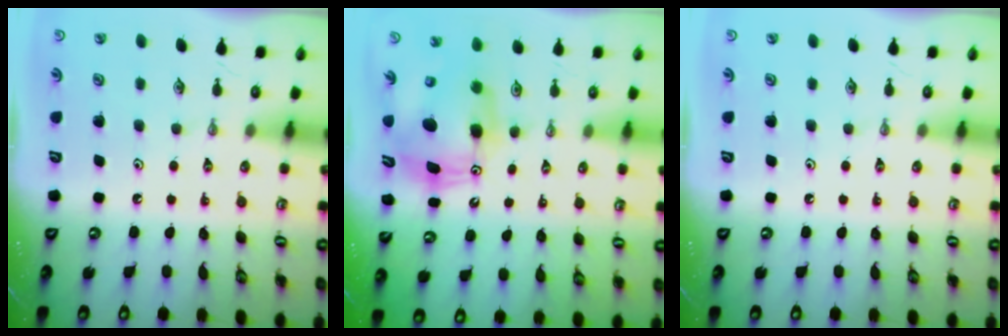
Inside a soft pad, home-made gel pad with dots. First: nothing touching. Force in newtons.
{"total": 10.1, "press": 9.9, "slide": 1.8}
{"total": 0.0}